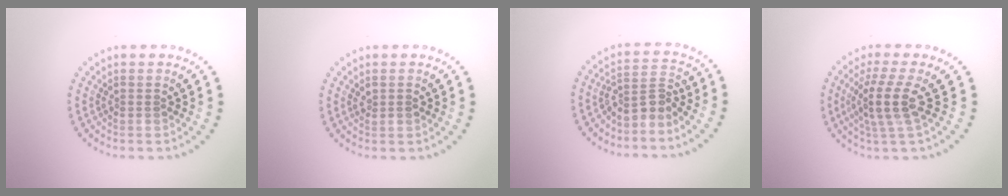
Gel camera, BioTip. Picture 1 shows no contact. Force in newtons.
{"total": 0.8, "press": 0.8, "slide": 0.1}
{"total": 2.5, "press": 1.8, "slide": 1.7}
{"total": 3.7, "press": 2.8, "slide": 2.4}